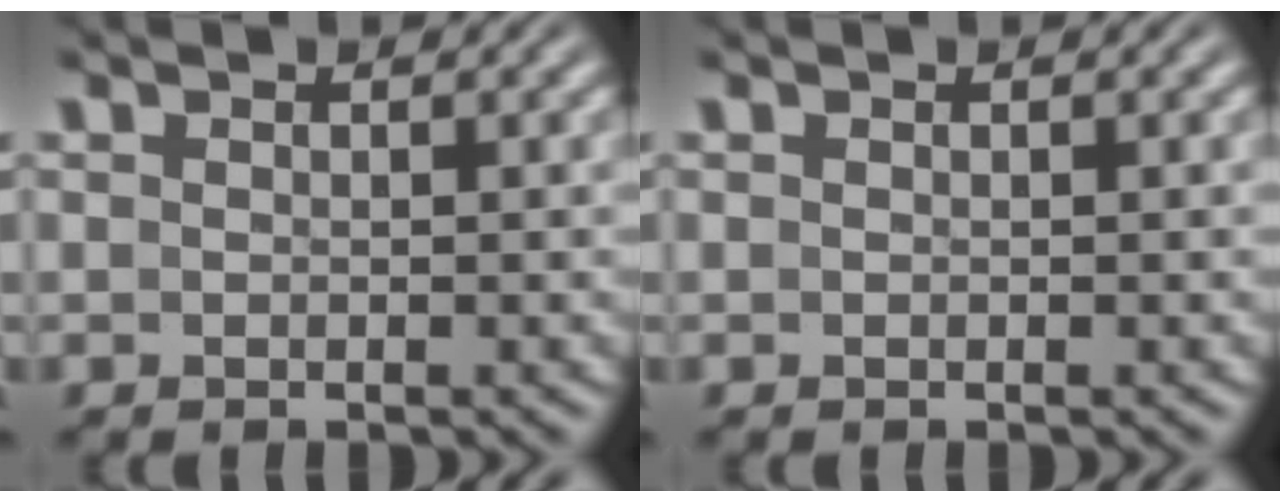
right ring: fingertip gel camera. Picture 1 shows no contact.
{"total": 0.0}